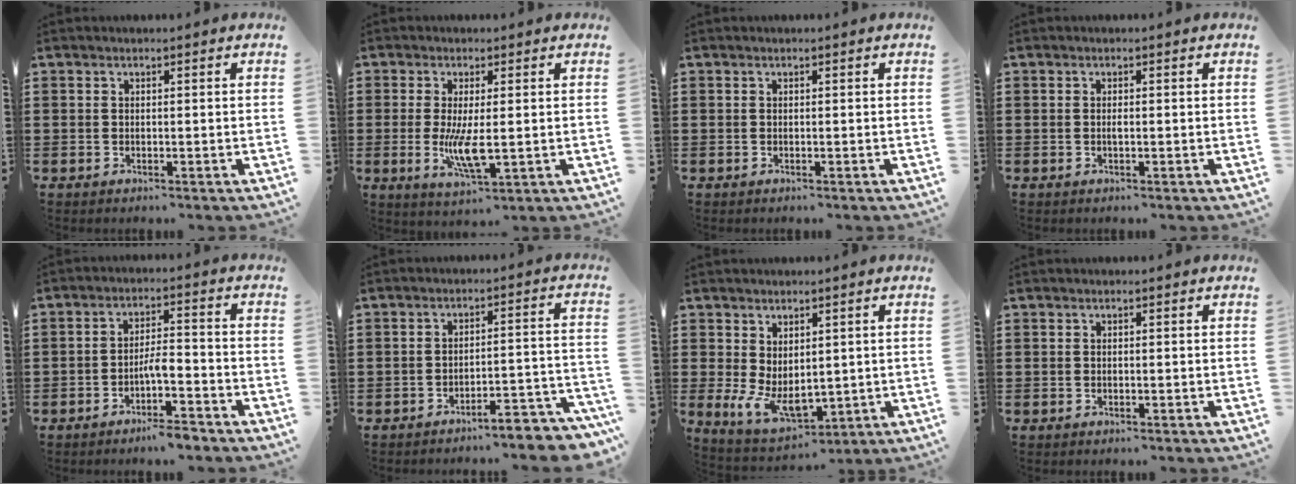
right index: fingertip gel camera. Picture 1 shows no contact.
{"total": 5.8, "force": [-0.4, 1.5, 5.6], "torque": [-0.119, -0.011, -0.010]}
{"total": 0.0}
{"total": 0.6, "force": [0.0, 0.2, 0.6], "torque": [-0.012, -0.004, 0.001]}
{"total": 4.8, "force": [-3.0, 1.2, 3.6], "torque": [-0.069, 0.007, -0.059]}
{"total": 4.6, "force": [-4.3, 0.0, 1.7], "torque": [-0.029, -0.010, -0.087]}
{"total": 5.6, "force": [0.5, 3.4, 4.4], "torque": [-0.102, -0.008, 0.012]}
{"total": 0.0}